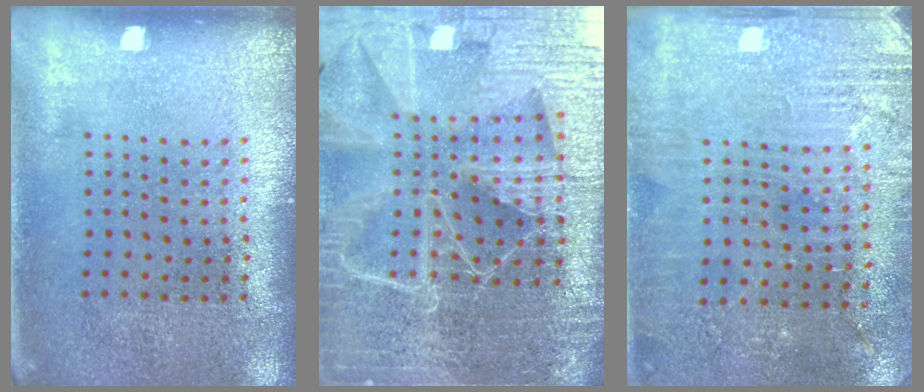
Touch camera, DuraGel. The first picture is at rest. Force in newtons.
{"total": 6.3, "press": 5.5, "slide": 3.1}
{"total": 2.9, "press": 2.9, "slide": 0.4}